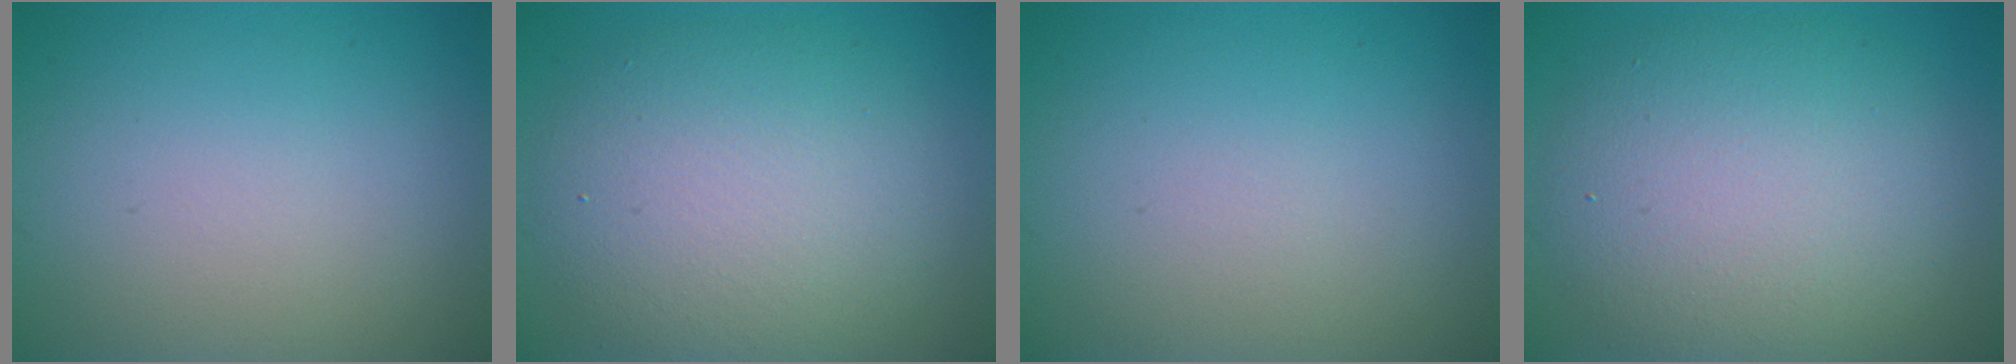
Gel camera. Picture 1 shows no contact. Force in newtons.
{"total": 7.9, "press": 7.9, "slide": 0.4}
{"total": 0.0}
{"total": 8.5, "press": 8.4, "slide": 0.6}